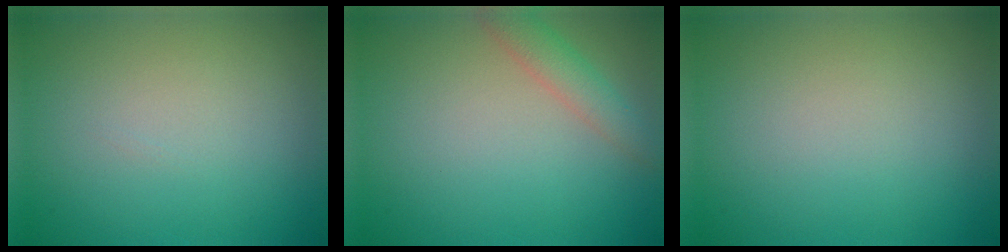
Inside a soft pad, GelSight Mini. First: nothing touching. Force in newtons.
{"total": 2.5, "press": 2.5, "slide": 0.1}
{"total": 0.0}